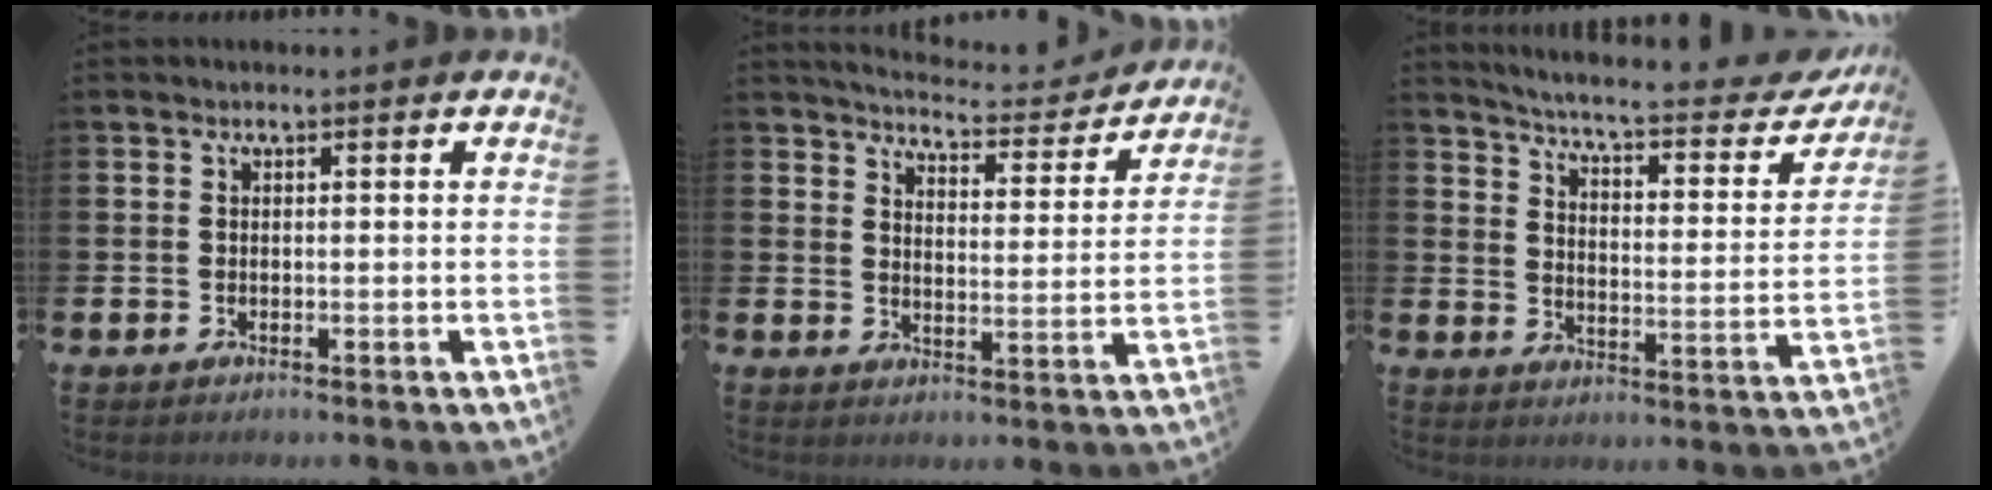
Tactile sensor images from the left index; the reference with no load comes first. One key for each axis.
{"total": 5.4, "fx": 5.3, "fy": 0.6, "fz": 0.8, "tx": -0.033, "ty": -0.042, "tz": 0.089}
{"total": 5.5, "fx": 5.1, "fy": 0.4, "fz": 2.1, "tx": -0.061, "ty": -0.042, "tz": 0.078}